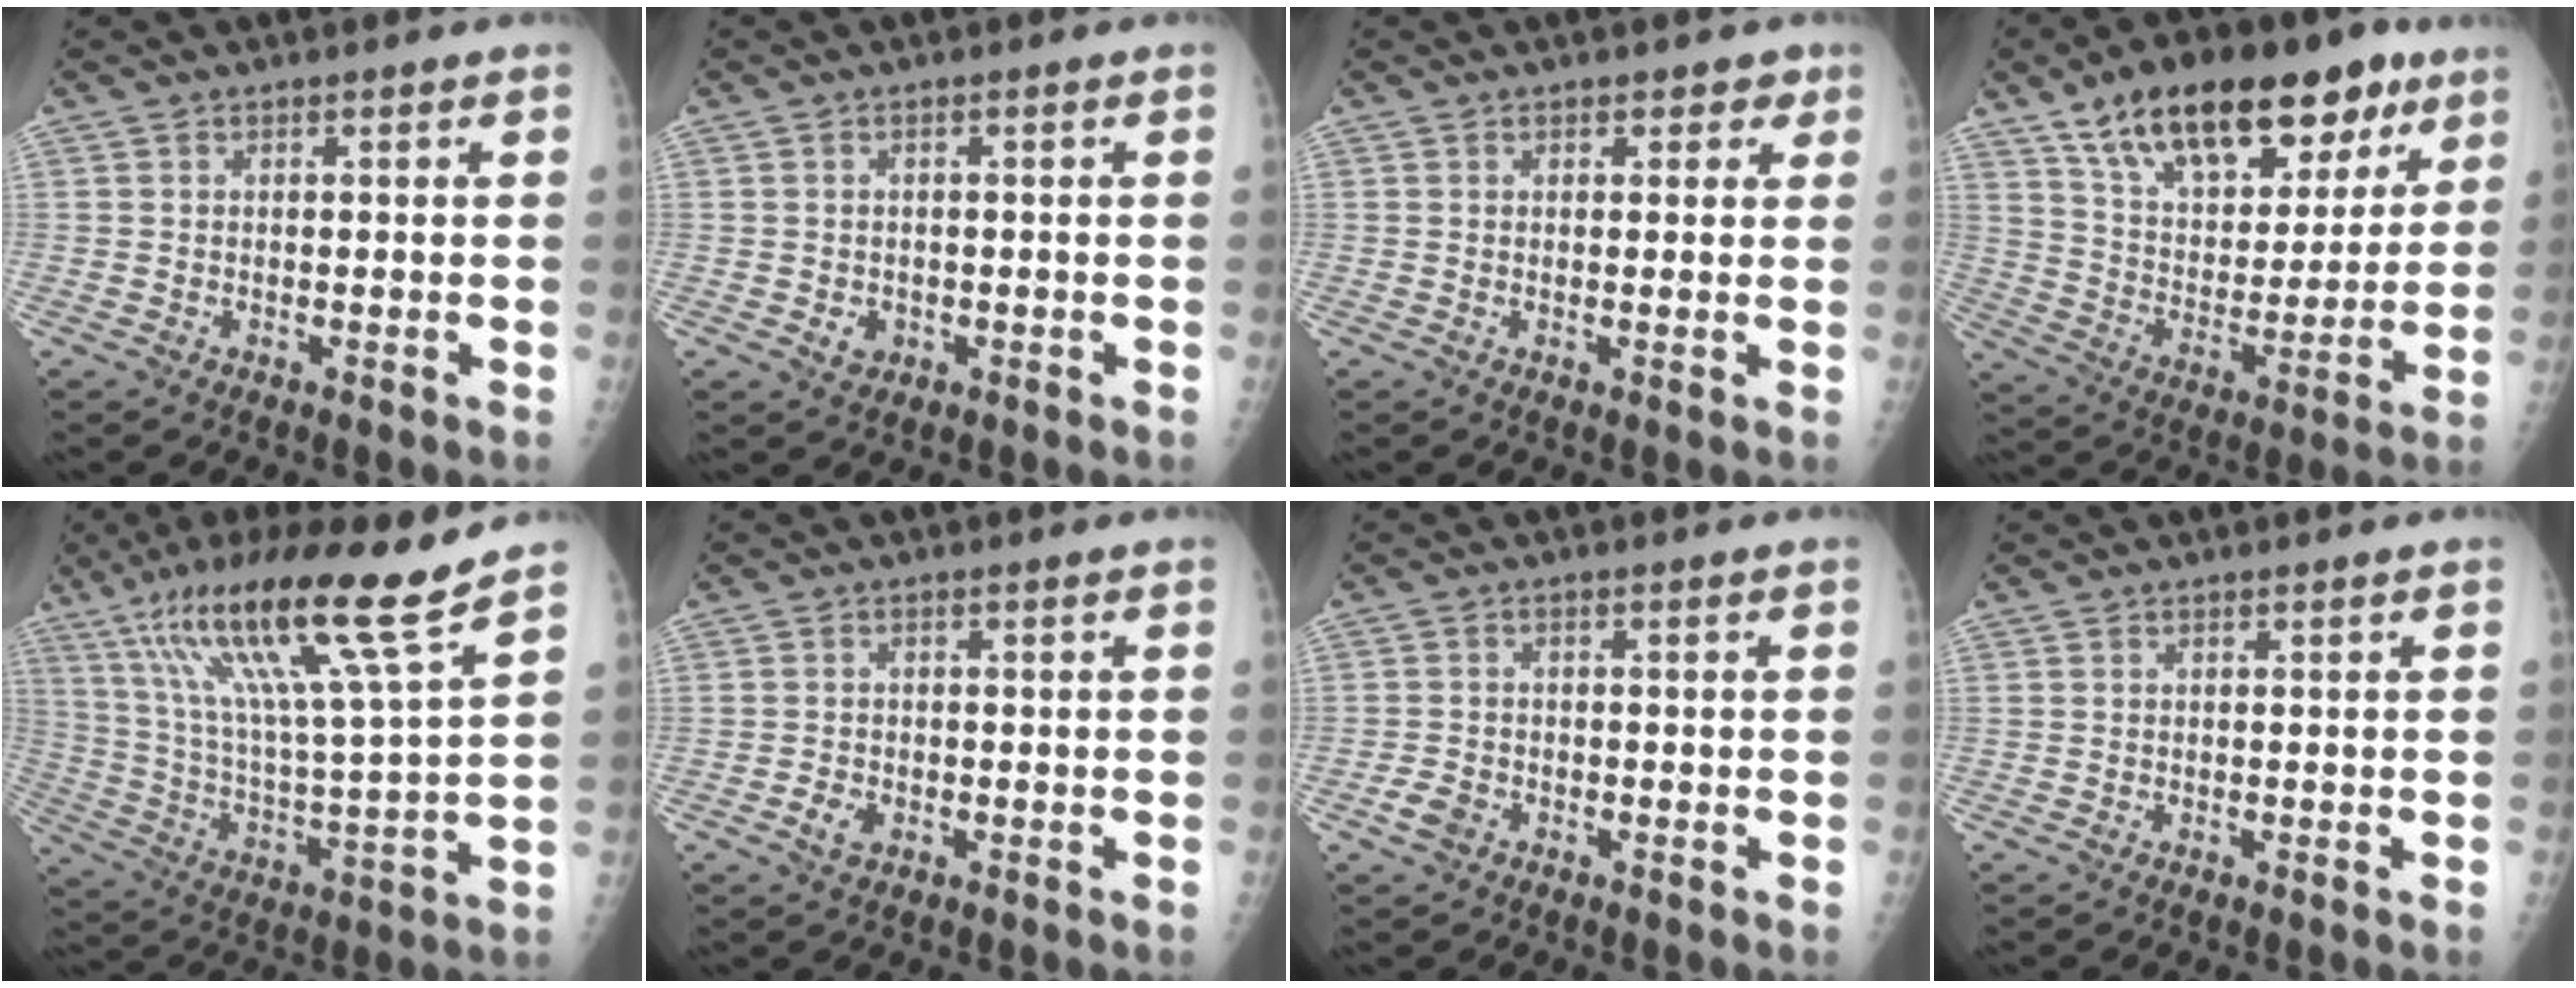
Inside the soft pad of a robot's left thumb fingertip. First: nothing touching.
{"total": 2.2, "force": [-0.5, 2.0, 0.9], "torque": [-0.006, 0.002, -0.001]}
{"total": 2.6, "force": [1.5, 1.9, 1.1], "torque": [0.014, -0.004, 0.014]}
{"total": 26.0, "force": [15.4, 12.7, 16.6], "torque": [-0.223, -0.021, 0.251]}
{"total": 20.2, "force": [13.3, 0.4, 15.2], "torque": [-0.258, -0.054, 0.236]}
{"total": 2.5, "force": [-1.0, 1.7, 1.4], "torque": [-0.022, 0.002, -0.016]}
{"total": 3.0, "force": [-1.5, 2.1, 1.4], "torque": [-0.025, 0.006, -0.028]}
{"total": 0.0}